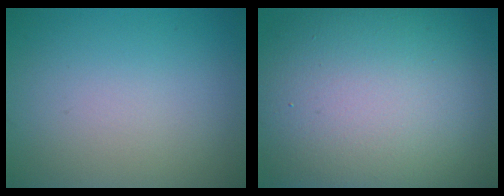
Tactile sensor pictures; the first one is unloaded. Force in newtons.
{"total": 15.9, "press": 15.8, "slide": 1.3}